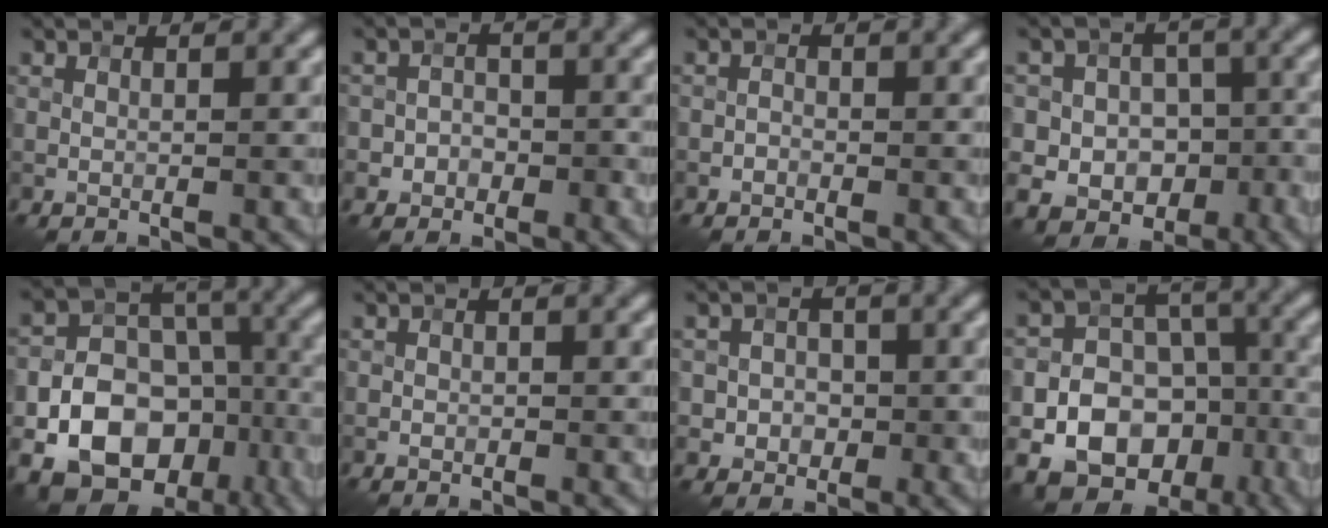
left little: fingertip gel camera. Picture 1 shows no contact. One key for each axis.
{"total": 2.8, "fx": -1.0, "fy": 2.5, "fz": 0.7, "tx": 0.018, "ty": 0.009, "tz": -0.034}
{"total": 0.7, "fx": -0.5, "fy": 0.5, "fz": 0.2, "tx": -0.002, "ty": 0.001, "tz": -0.011}
{"total": 8.3, "fx": -2.3, "fy": 7.3, "fz": 3.1, "tx": -0.023, "ty": 0.019, "tz": -0.068}
{"total": 15.4, "fx": -6.0, "fy": 11.9, "fz": 7.7, "tx": -0.111, "ty": -0.013, "tz": -0.118}
{"total": 0.6, "fx": -0.3, "fy": 0.4, "fz": 0.2, "tx": -0.002, "ty": -0.001, "tz": -0.006}
{"total": 3.1, "fx": -0.5, "fy": 2.9, "fz": 1.1, "tx": 0.004, "ty": -0.002, "tz": -0.024}
{"total": 14.7, "fx": -6.0, "fy": 12.0, "fz": 6.1, "tx": -0.083, "ty": -0.016, "tz": -0.117}